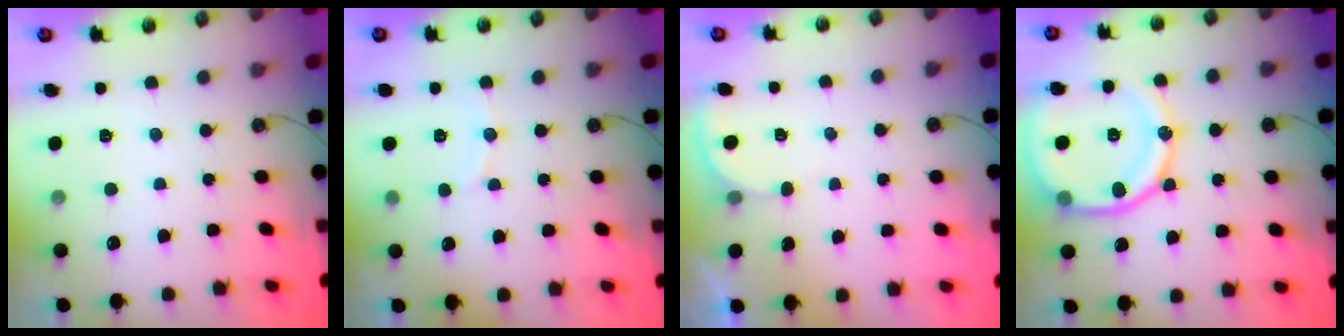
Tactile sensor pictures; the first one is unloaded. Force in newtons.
{"total": 5.3, "press": 5.2, "slide": 1.2}
{"total": 1.6, "press": 1.6, "slide": 0.1}
{"total": 17.1, "press": 17.1, "slide": 1.7}